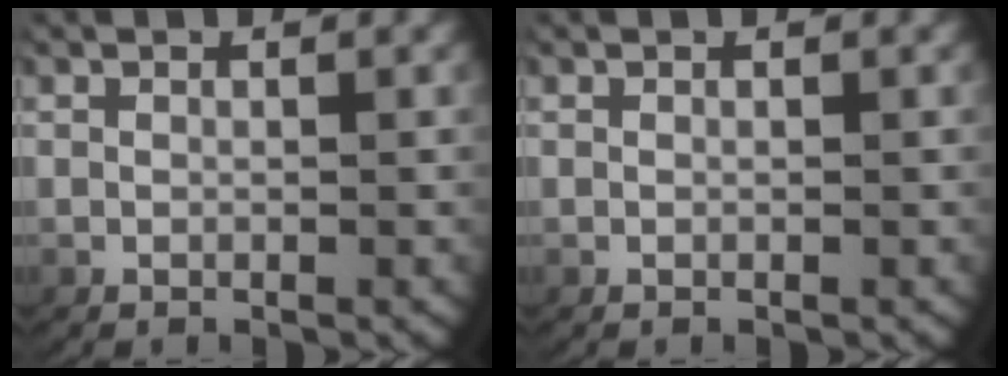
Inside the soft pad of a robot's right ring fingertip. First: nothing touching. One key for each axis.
{"total": 0.0}